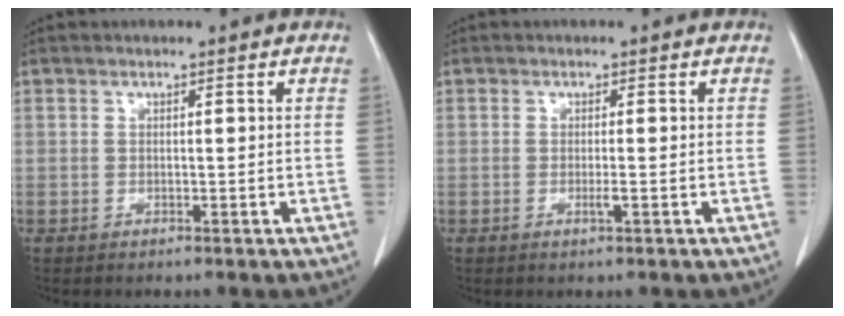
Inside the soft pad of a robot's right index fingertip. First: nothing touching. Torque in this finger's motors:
{"motor_torque": [0.40, 0.07, 0.02, 0.00]}